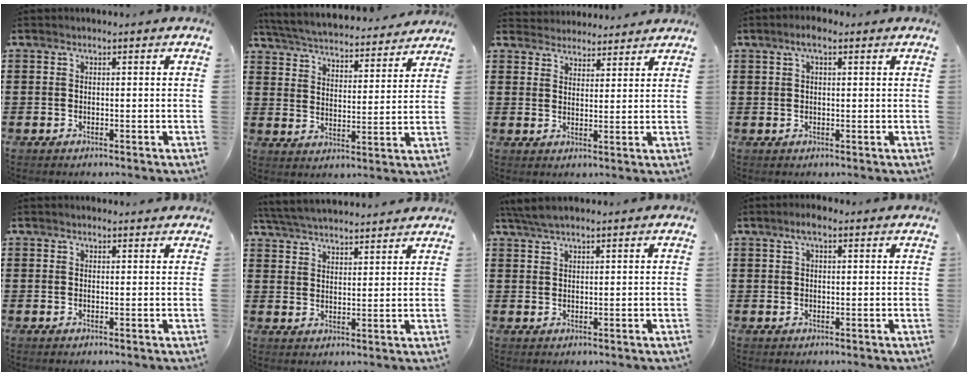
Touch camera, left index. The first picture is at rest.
{"total": 4.6, "force": [4.6, -0.1, 0.4], "torque": [-0.034, -0.037, 0.074]}
{"total": 3.2, "force": [3.1, 0.6, -0.5], "torque": [-0.002, -0.009, 0.059]}
{"total": 2.7, "force": [1.4, 0.7, 2.2], "torque": [-0.044, 0.007, 0.024]}
{"total": 0.8, "force": [0.8, 0.2, 0.0], "torque": [-0.002, 0.001, 0.015]}
{"total": 4.8, "force": [4.7, 0.2, 0.8], "torque": [-0.033, -0.019, 0.085]}
{"total": 2.9, "force": [2.4, 0.5, 1.5], "torque": [-0.035, 0.003, 0.045]}
{"total": 3.0, "force": [1.8, 0.9, 2.2], "torque": [-0.046, 0.006, 0.031]}